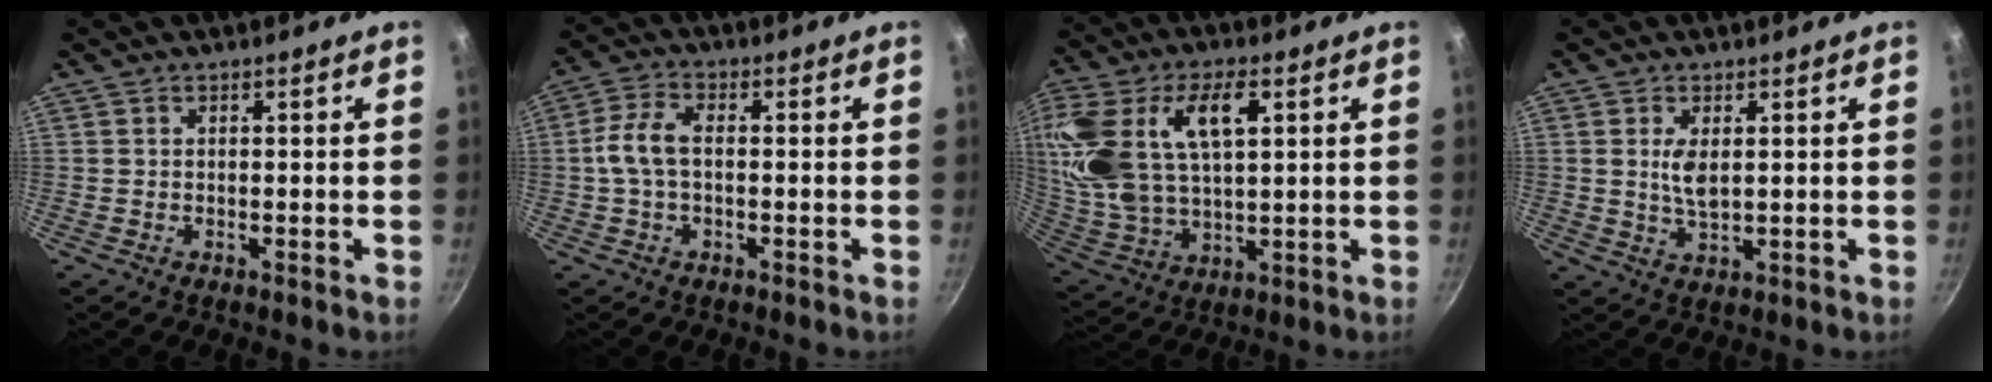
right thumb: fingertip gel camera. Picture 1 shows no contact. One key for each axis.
{"total": 6.4, "fx": -0.2, "fy": 3.5, "fz": 5.3, "tx": -0.121, "ty": 0.021, "tz": -0.008}
{"total": 24.1, "fx": 6.7, "fy": 12.8, "fz": 19.3, "tx": -0.437, "ty": 0.013, "tz": 0.129}
{"total": 4.2, "fx": 0.8, "fy": 2.0, "fz": 3.6, "tx": -0.070, "ty": -0.011, "tz": 0.022}